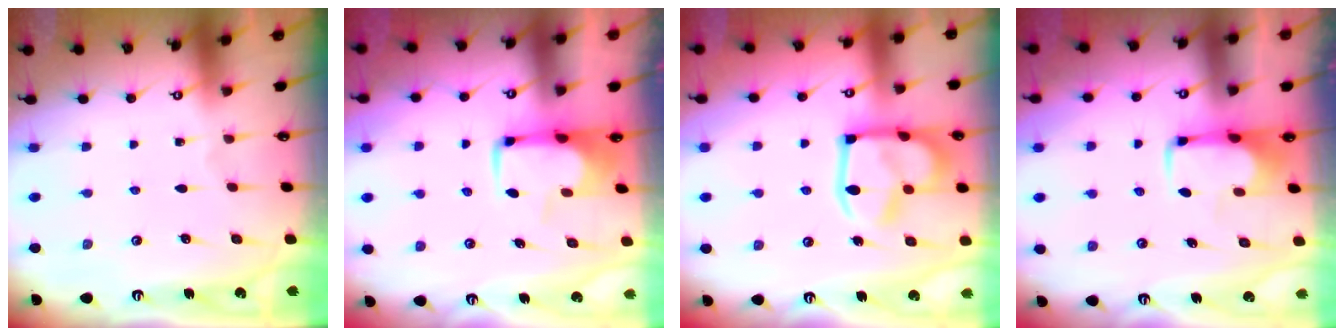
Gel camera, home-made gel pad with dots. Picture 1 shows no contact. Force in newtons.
{"total": 1.2, "press": 1.0, "slide": 0.5}
{"total": 17.4, "press": 17.4, "slide": 1.6}
{"total": 1.9, "press": 1.9, "slide": 0.5}